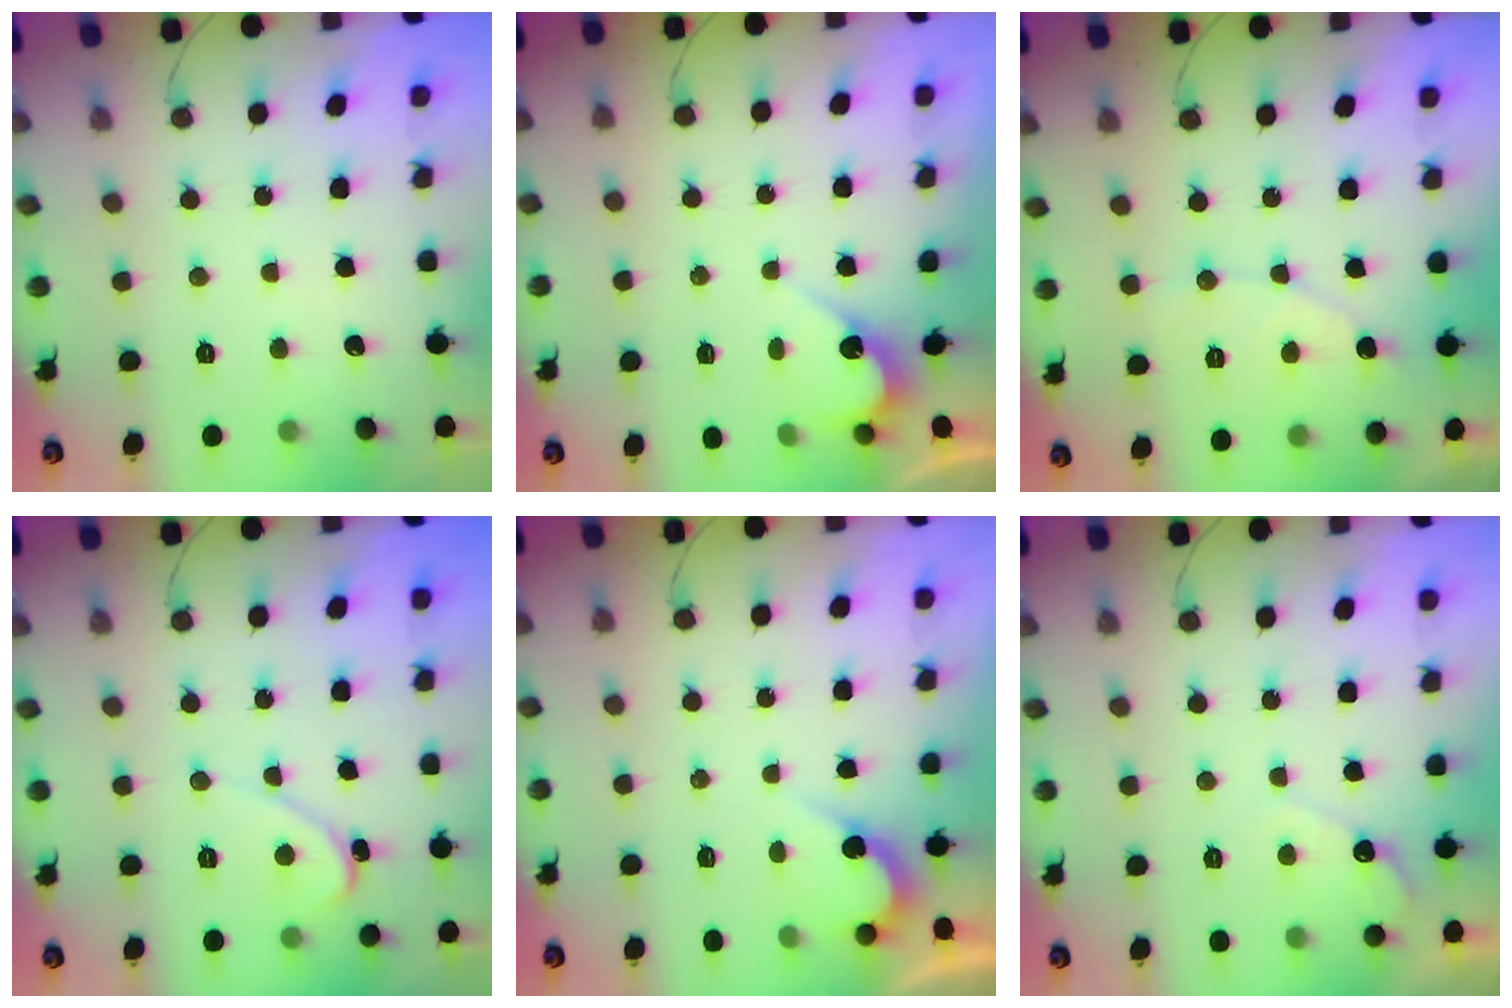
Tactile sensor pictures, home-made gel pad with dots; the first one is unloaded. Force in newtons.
{"total": 3.6, "press": 3.6, "slide": 0.2}
{"total": 5.3, "press": 5.3, "slide": 0.3}
{"total": 2.4, "press": 2.4, "slide": 0.2}
{"total": 2.7, "press": 2.7, "slide": 0.2}
{"total": 3.8, "press": 3.7, "slide": 0.3}